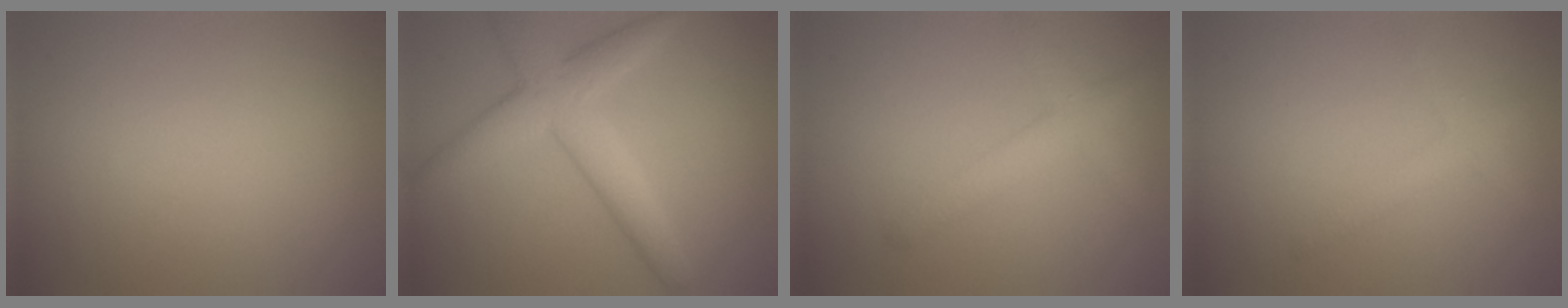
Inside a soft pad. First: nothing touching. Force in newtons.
{"total": 5.1, "press": 5.1, "slide": 0.1}
{"total": 2.9, "press": 2.9, "slide": 0.1}
{"total": 1.8, "press": 1.8, "slide": 0.1}